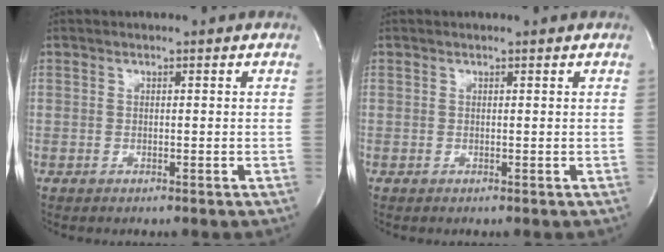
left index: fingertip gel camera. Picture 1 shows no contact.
{"total": 0.5, "force": [0.4, -0.1, 0.2], "torque": [-0.008, -0.002, 0.009]}